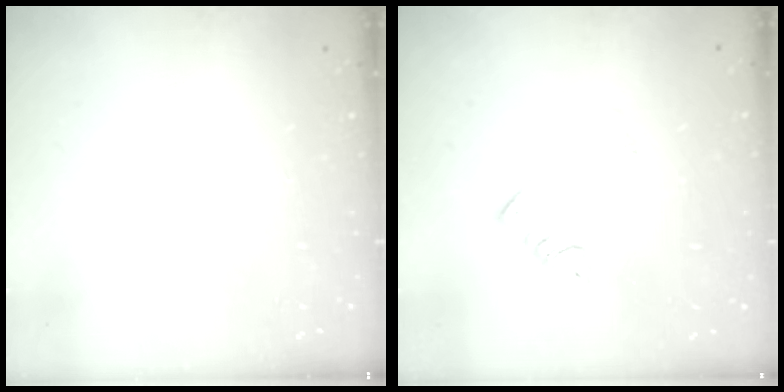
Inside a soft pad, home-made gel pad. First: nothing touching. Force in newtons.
{"total": 3.4, "press": 3.4, "slide": 0.3}